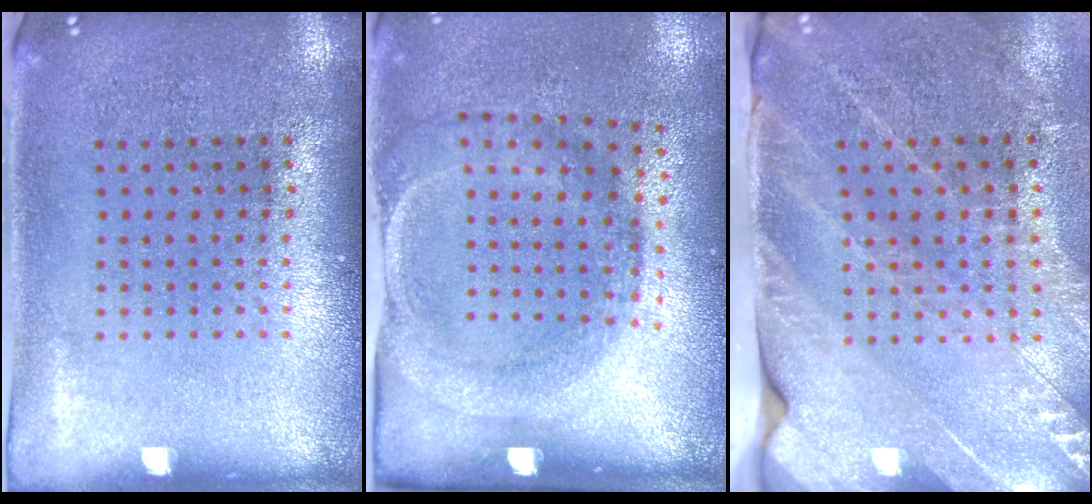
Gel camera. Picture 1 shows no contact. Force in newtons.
{"total": 1.8, "press": 1.2, "slide": 1.4}
{"total": 3.4, "press": 2.9, "slide": 1.8}